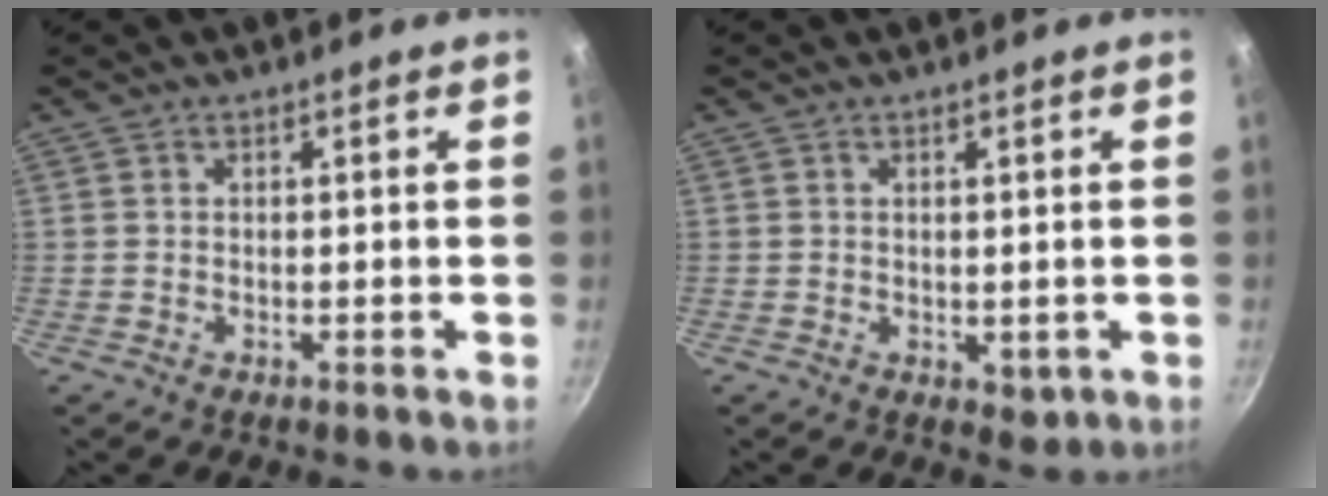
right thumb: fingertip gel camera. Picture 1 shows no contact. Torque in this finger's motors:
{"motor_torque": [-0.14, 0.03, -0.04, 0.17, -0.01]}